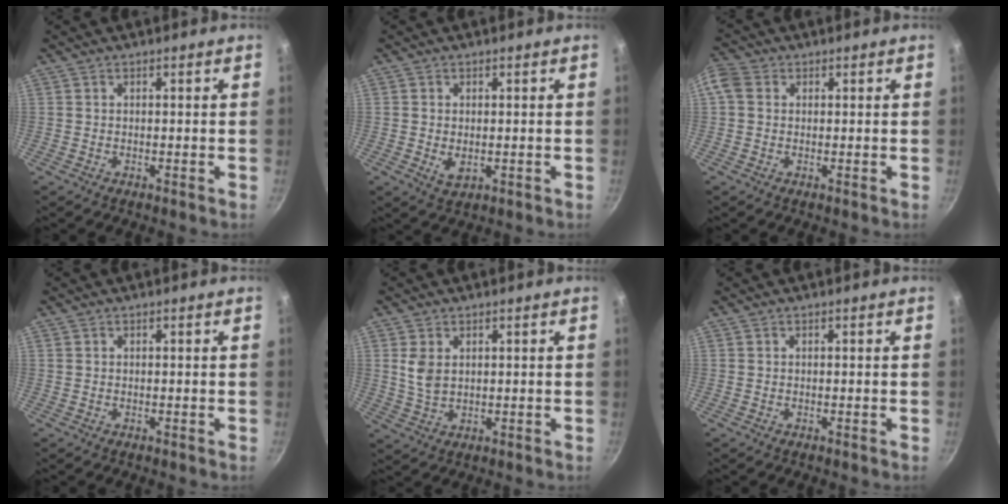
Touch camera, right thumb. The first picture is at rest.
{"total": 3.1, "force": [-0.2, 2.1, 2.3], "torque": [-0.041, -0.007, 0.002]}
{"total": 3.7, "force": [0.7, 3.1, 2.0], "torque": [-0.039, 0.008, 0.001]}
{"total": 0.0}
{"total": 4.7, "force": [1.4, 3.1, 3.3], "torque": [-0.061, -0.012, 0.031]}
{"total": 0.0}